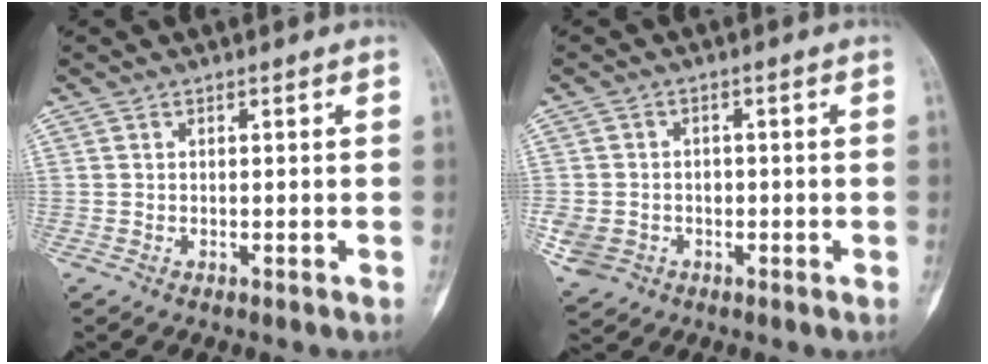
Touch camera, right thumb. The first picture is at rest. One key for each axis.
{"total": 6.7, "fx": -2.1, "fy": 5.8, "fz": 2.6, "tx": -0.058, "ty": 0.013, "tz": -0.026}